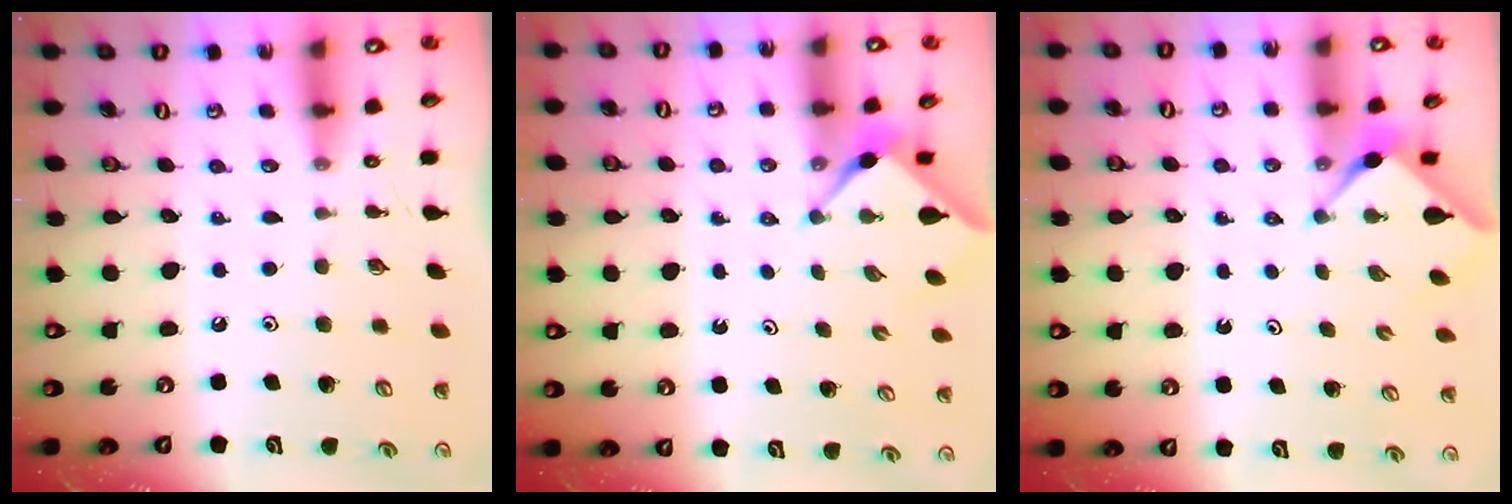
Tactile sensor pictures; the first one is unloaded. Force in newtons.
{"total": 2.9, "press": 2.9, "slide": 0.4}
{"total": 3.0, "press": 3.0, "slide": 0.3}